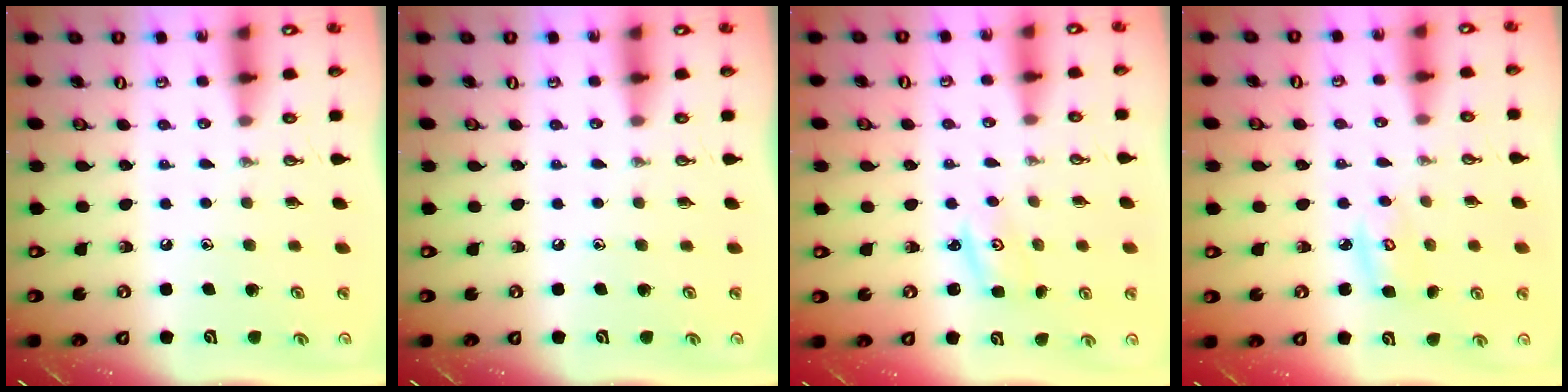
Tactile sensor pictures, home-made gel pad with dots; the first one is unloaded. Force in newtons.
{"total": 0.0}
{"total": 1.6, "press": 1.5, "slide": 0.1}
{"total": 3.4, "press": 3.4, "slide": 0.4}